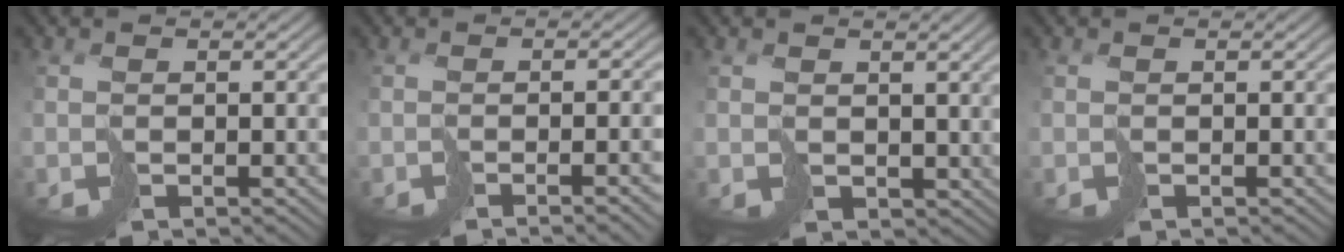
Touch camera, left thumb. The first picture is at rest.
{"total": 4.8, "force": [-1.6, 1.1, 4.4], "torque": [-0.054, -0.005, -0.022]}
{"total": 2.0, "force": [1.2, 1.5, 0.8], "torque": [-0.025, -0.003, 0.022]}
{"total": 0.0}